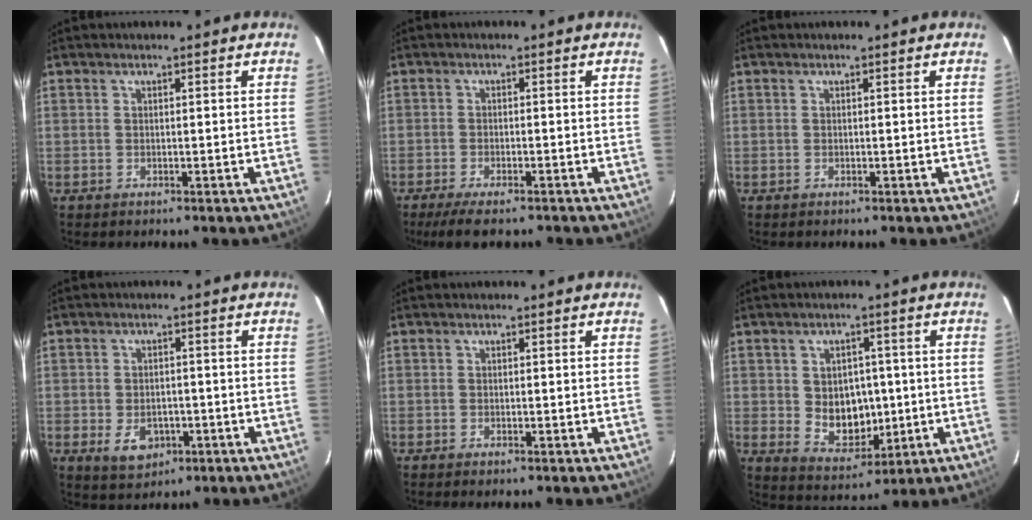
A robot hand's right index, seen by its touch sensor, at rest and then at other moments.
{"total": 7.3, "force": [-5.9, 1.5, 4.1], "torque": [-0.095, -0.027, -0.100]}
{"total": 0.0}
{"total": 6.2, "force": [-2.4, 4.5, 3.6], "torque": [-0.080, -0.004, -0.028]}
{"total": 0.6, "force": [-0.5, -0.1, 0.3], "torque": [-0.007, -0.003, -0.012]}
{"total": 8.6, "force": [-0.2, 7.1, 4.9], "torque": [-0.095, 0.001, 0.018]}